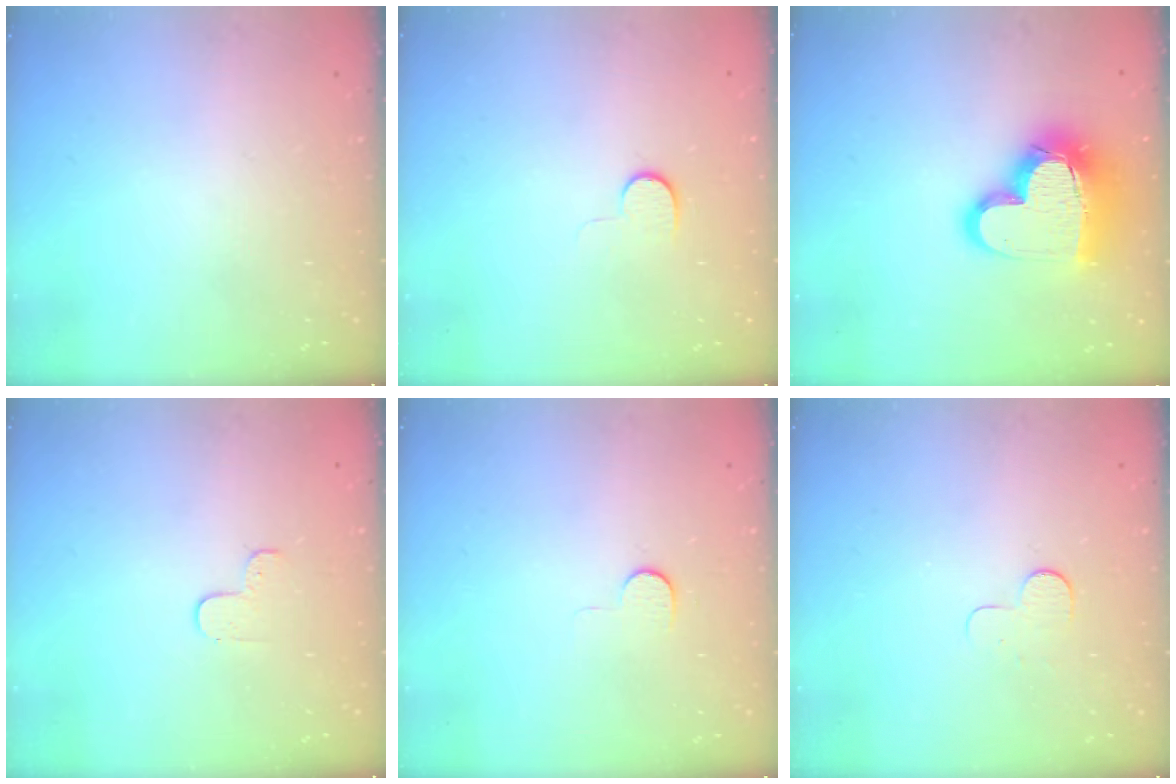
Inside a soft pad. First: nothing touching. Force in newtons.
{"total": 4.5, "press": 4.4, "slide": 0.4}
{"total": 19.4, "press": 19.3, "slide": 1.7}
{"total": 3.2, "press": 3.2, "slide": 0.3}
{"total": 5.0, "press": 4.9, "slide": 0.4}
{"total": 4.3, "press": 4.3, "slide": 0.3}